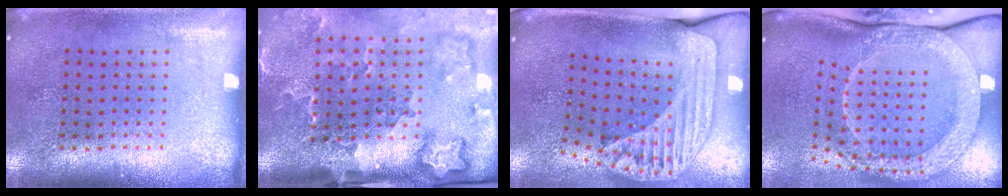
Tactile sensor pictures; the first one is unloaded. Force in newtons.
{"total": 3.5, "press": 2.5, "slide": 2.5}
{"total": 2.4, "press": 1.8, "slide": 1.7}
{"total": 3.0, "press": 2.3, "slide": 2.0}